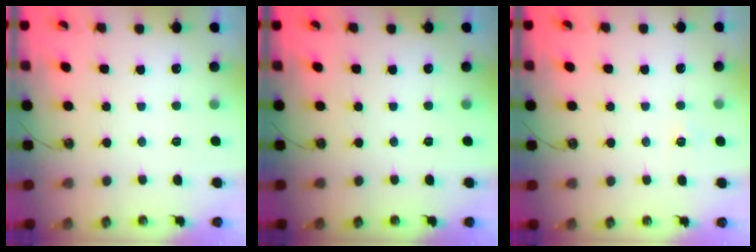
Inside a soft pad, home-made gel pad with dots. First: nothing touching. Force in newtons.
{"total": 0.0}
{"total": 4.5, "press": 4.5, "slide": 0.5}